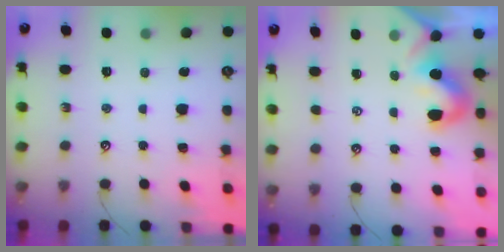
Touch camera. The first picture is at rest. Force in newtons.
{"total": 2.2, "press": 2.1, "slide": 0.6}